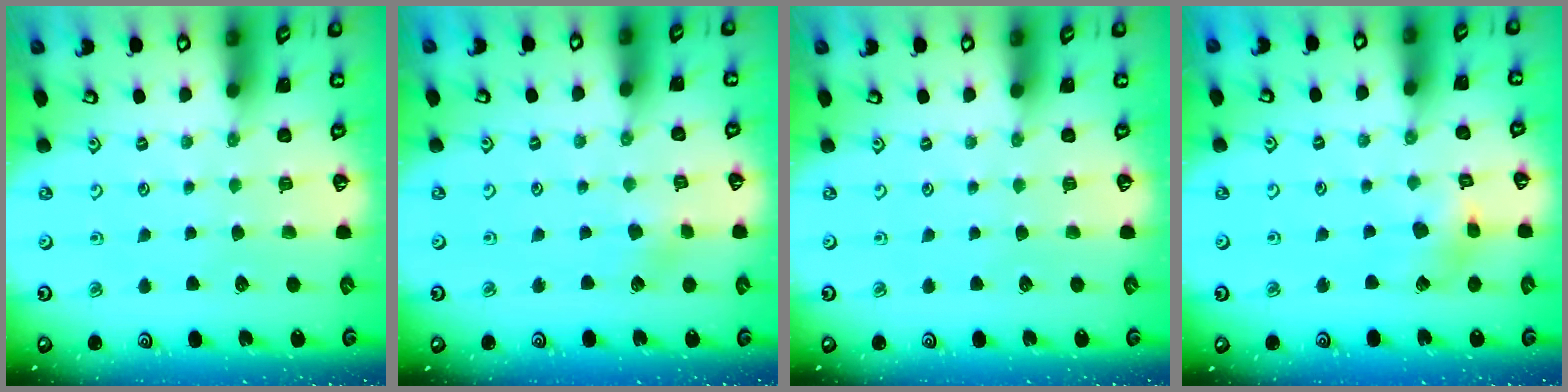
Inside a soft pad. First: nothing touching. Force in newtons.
{"total": 2.6, "press": 2.6, "slide": 0.4}
{"total": 0.0}
{"total": 5.9, "press": 5.9, "slide": 0.8}